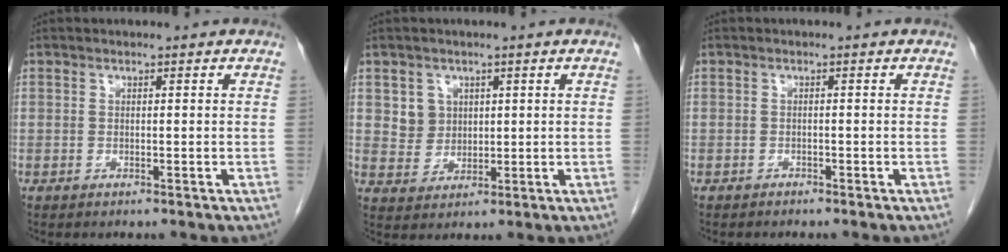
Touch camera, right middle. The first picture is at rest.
{"total": 4.0, "force": [1.5, 3.6, 0.6], "torque": [-0.010, 0.005, 0.032]}
{"total": 0.7, "force": [-0.7, 0.2, 0.1], "torque": [-0.008, 0.000, -0.014]}